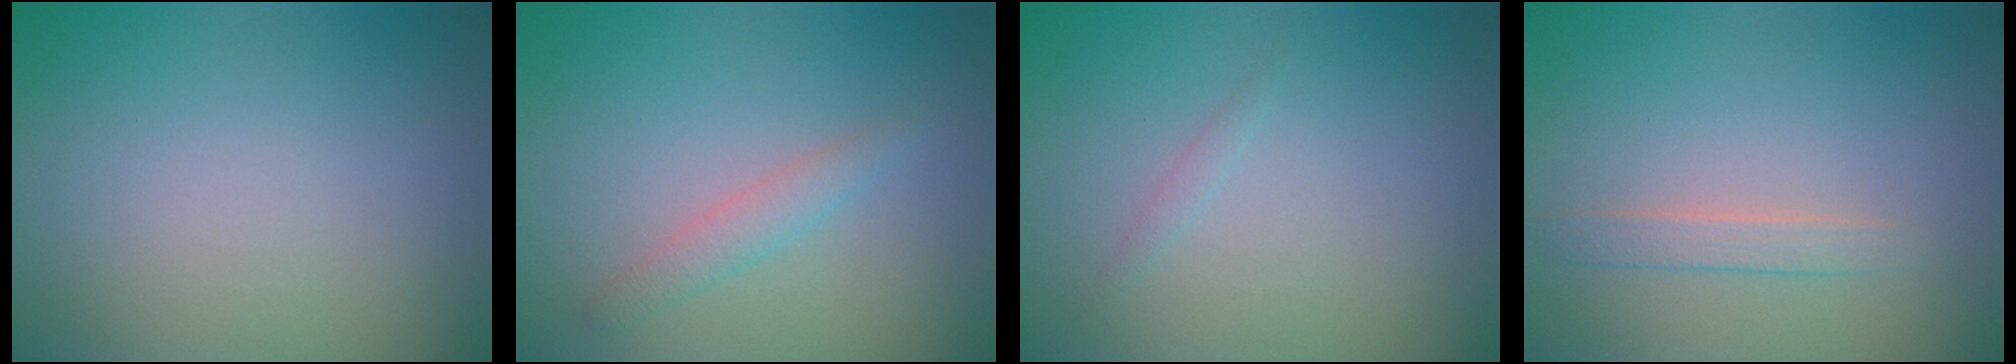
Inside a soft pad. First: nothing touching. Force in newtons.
{"total": 1.6, "press": 1.6, "slide": 0.0}
{"total": 0.6, "press": 0.6, "slide": 0.0}
{"total": 1.3, "press": 1.3, "slide": 0.1}